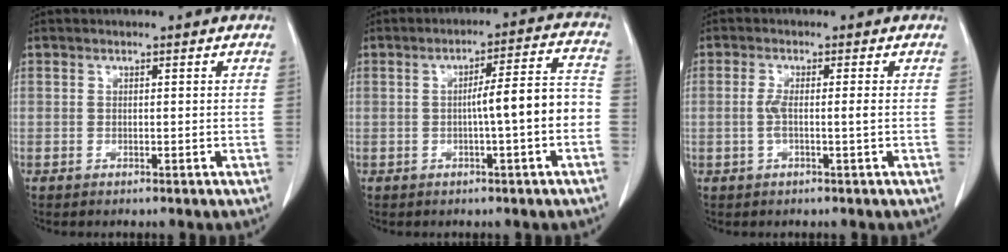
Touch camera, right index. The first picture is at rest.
{"total": 8.2, "force": [-1.6, 0.2, 8.1], "torque": [-0.112, 0.027, -0.024]}
{"total": 2.6, "force": [-0.3, 0.0, 2.6], "torque": [-0.054, 0.000, -0.006]}